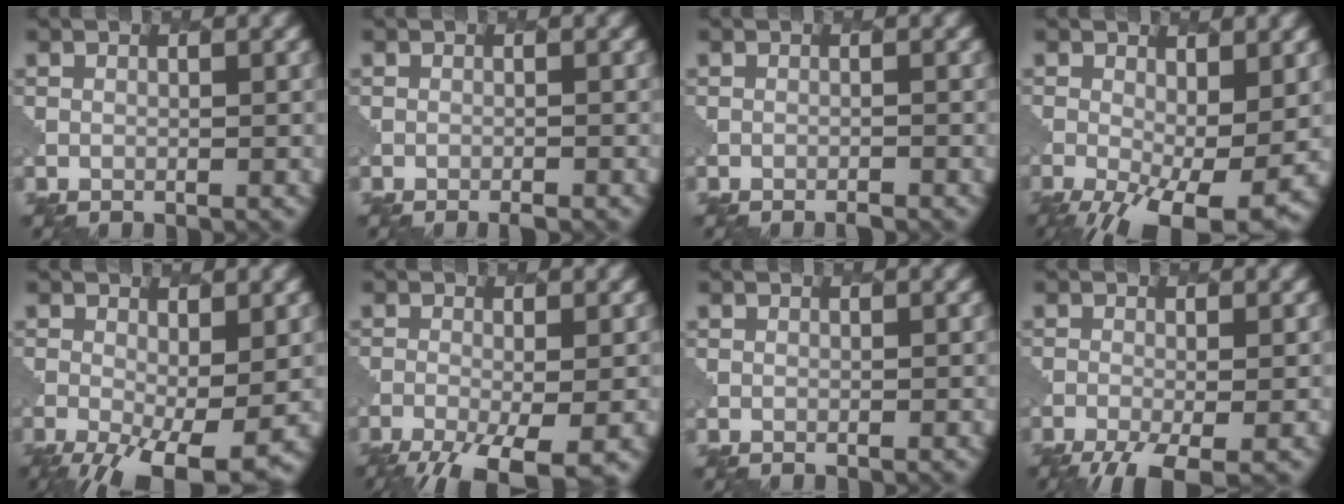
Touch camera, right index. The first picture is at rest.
{"total": 1.0, "force": [-0.8, 0.2, 0.5], "torque": [-0.002, 0.002, -0.013]}
{"total": 0.8, "force": [-0.8, 0.1, 0.2], "torque": [0.004, 0.002, -0.015]}
{"total": 8.1, "force": [-2.4, 3.3, 7.0], "torque": [-0.129, -0.022, -0.030]}
{"total": 7.1, "force": [-2.6, 2.6, 6.1], "torque": [-0.114, -0.017, -0.037]}
{"total": 7.6, "force": [-4.7, 2.3, 5.5], "torque": [-0.102, -0.032, -0.073]}
{"total": 0.0}
{"total": 4.8, "force": [-3.1, 1.1, 3.4], "torque": [-0.058, -0.009, -0.056]}